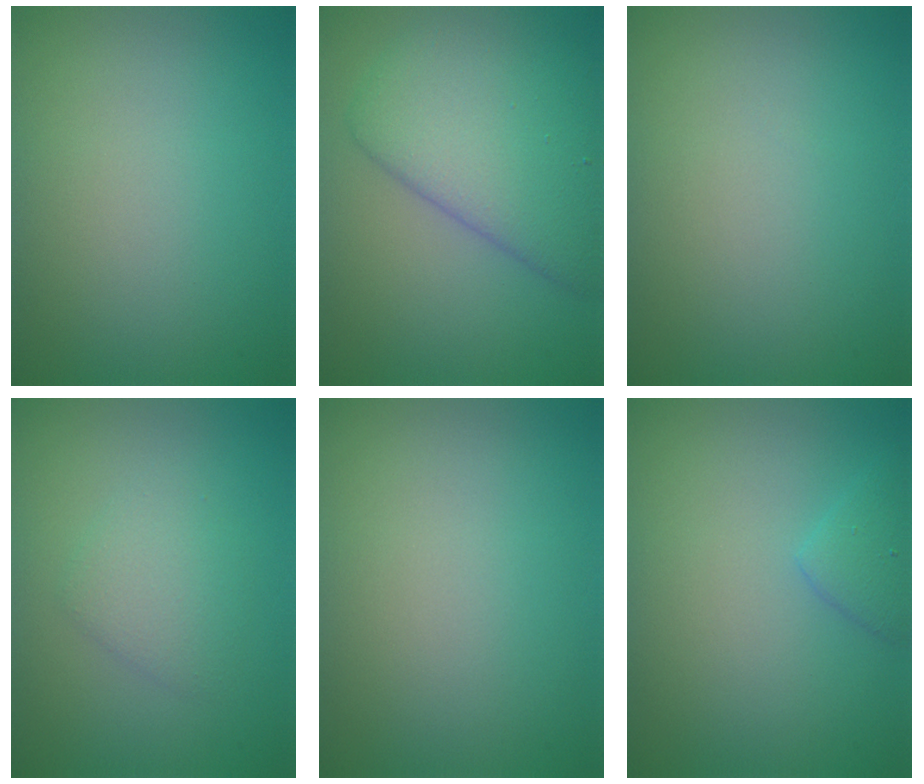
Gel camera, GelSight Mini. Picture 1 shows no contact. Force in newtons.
{"total": 7.5, "press": 7.5, "slide": 0.3}
{"total": 0.0}
{"total": 2.2, "press": 2.2, "slide": 0.1}
{"total": 0.0}
{"total": 1.7, "press": 1.7, "slide": 0.1}